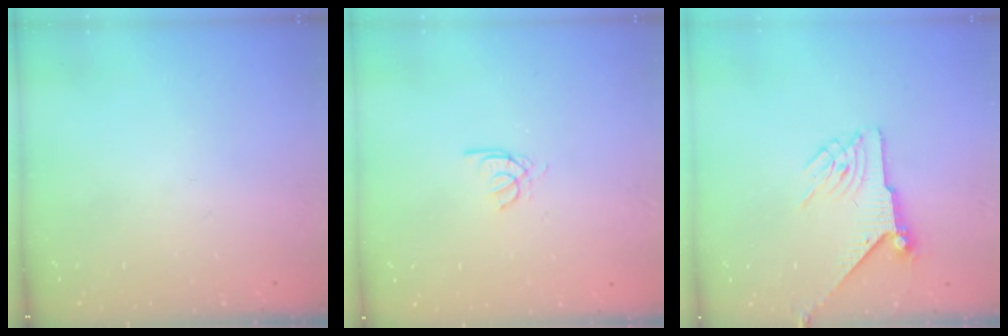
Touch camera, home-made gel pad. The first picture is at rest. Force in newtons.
{"total": 2.6, "press": 2.6, "slide": 0.3}
{"total": 6.4, "press": 6.4, "slide": 0.1}